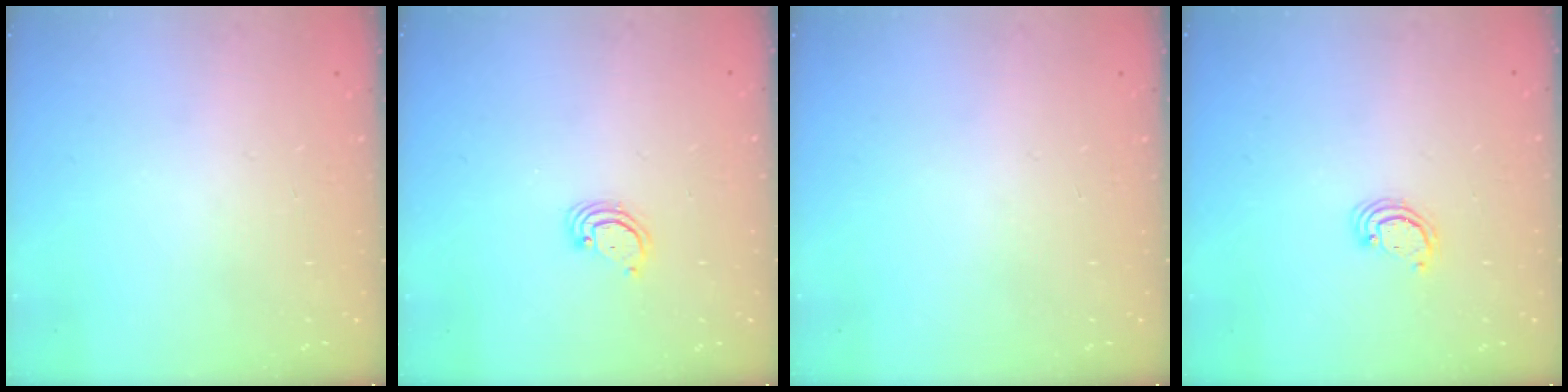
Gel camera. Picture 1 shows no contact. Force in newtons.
{"total": 2.8, "press": 2.8, "slide": 0.3}
{"total": 0.0}
{"total": 2.6, "press": 2.5, "slide": 0.2}